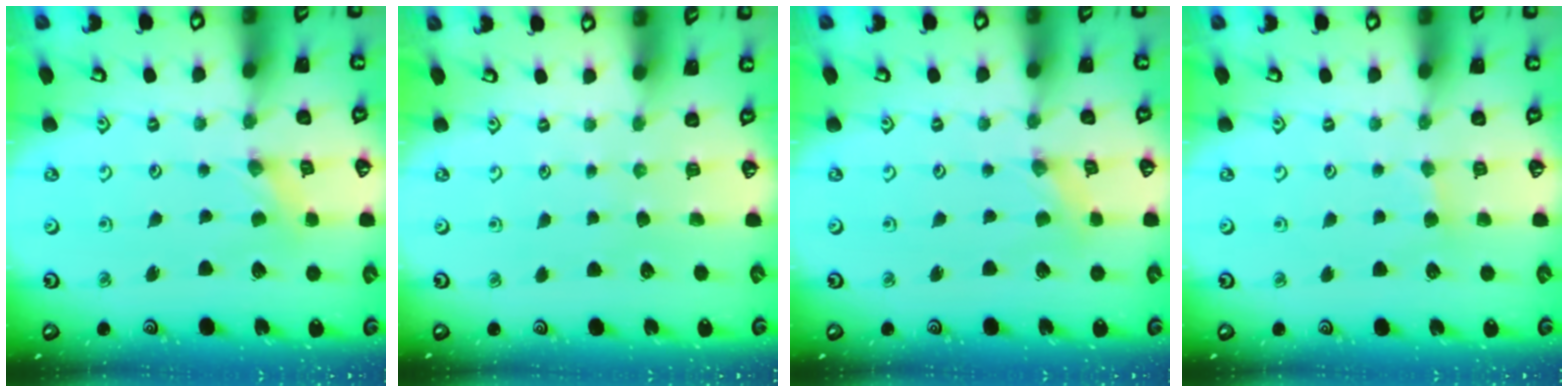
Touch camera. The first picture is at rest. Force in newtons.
{"total": 0.0}
{"total": 0.8, "press": 0.8, "slide": 0.2}
{"total": 2.7, "press": 2.6, "slide": 0.4}